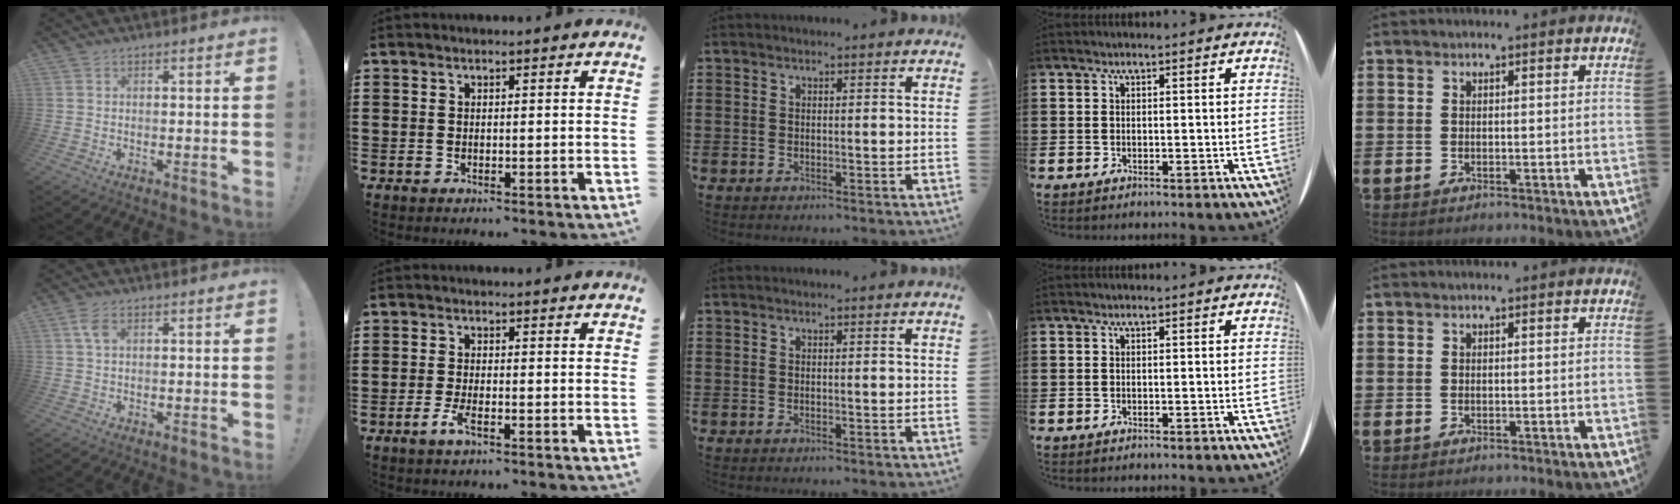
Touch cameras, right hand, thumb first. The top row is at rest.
{"thumb": {"total": 3.8, "force": [1.3, 1.9, 3.0], "torque": [-0.064, 0.006, 0.025]}, "index": {"total": 2.8, "force": [-1.4, 0.7, 2.4], "torque": [-0.061, -0.009, -0.031]}}